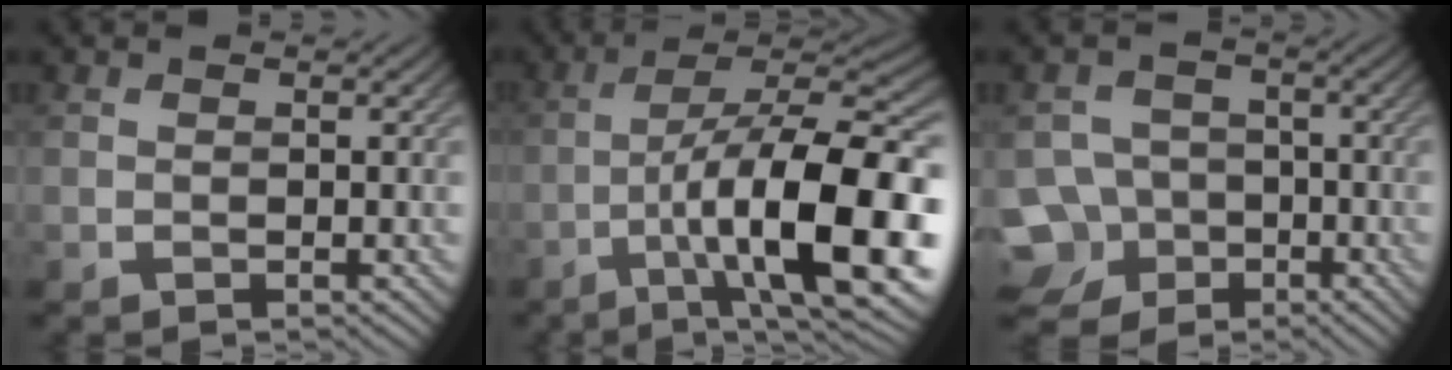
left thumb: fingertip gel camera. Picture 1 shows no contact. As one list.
[{"total": 17.4, "force": [-4.8, 5.4, 15.9], "torque": [-0.229, -0.001, -0.065]}, {"total": 10.2, "force": [-5.4, 8.2, 2.5], "torque": [-0.067, -0.031, -0.109]}]